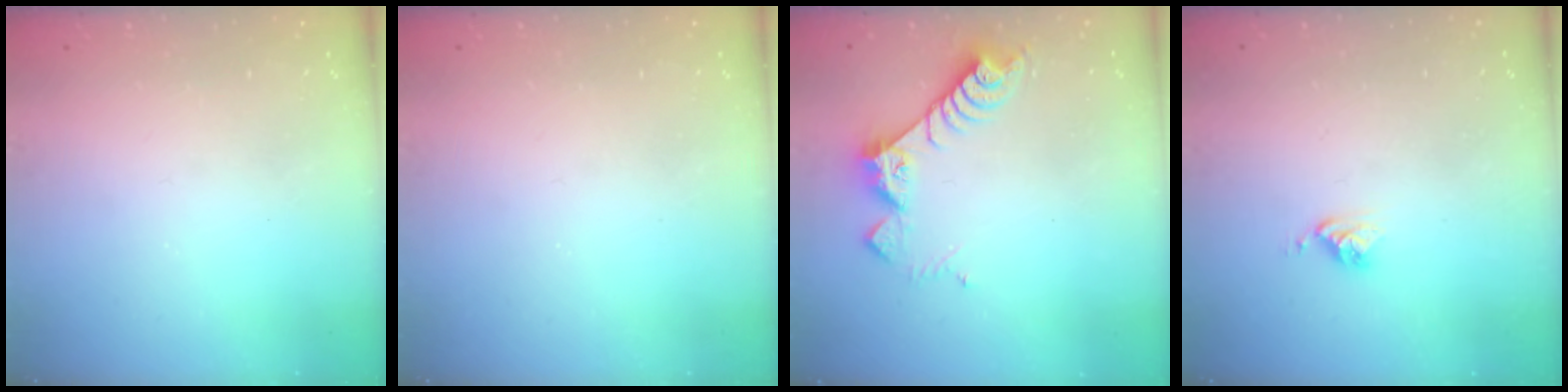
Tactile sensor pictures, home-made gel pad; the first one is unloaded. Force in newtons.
{"total": 0.0}
{"total": 9.3, "press": 9.3, "slide": 0.8}
{"total": 4.3, "press": 4.3, "slide": 0.6}